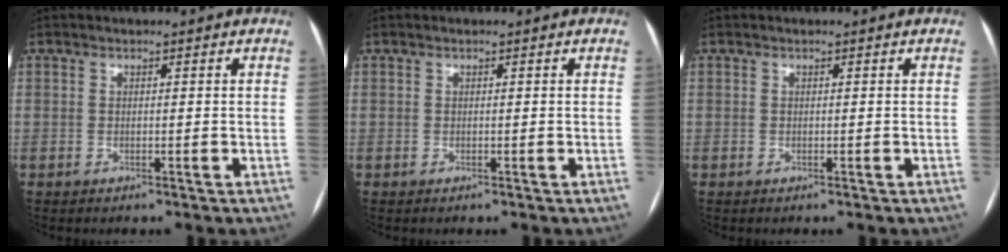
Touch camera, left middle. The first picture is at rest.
{"total": 0.0}
{"total": 0.0}